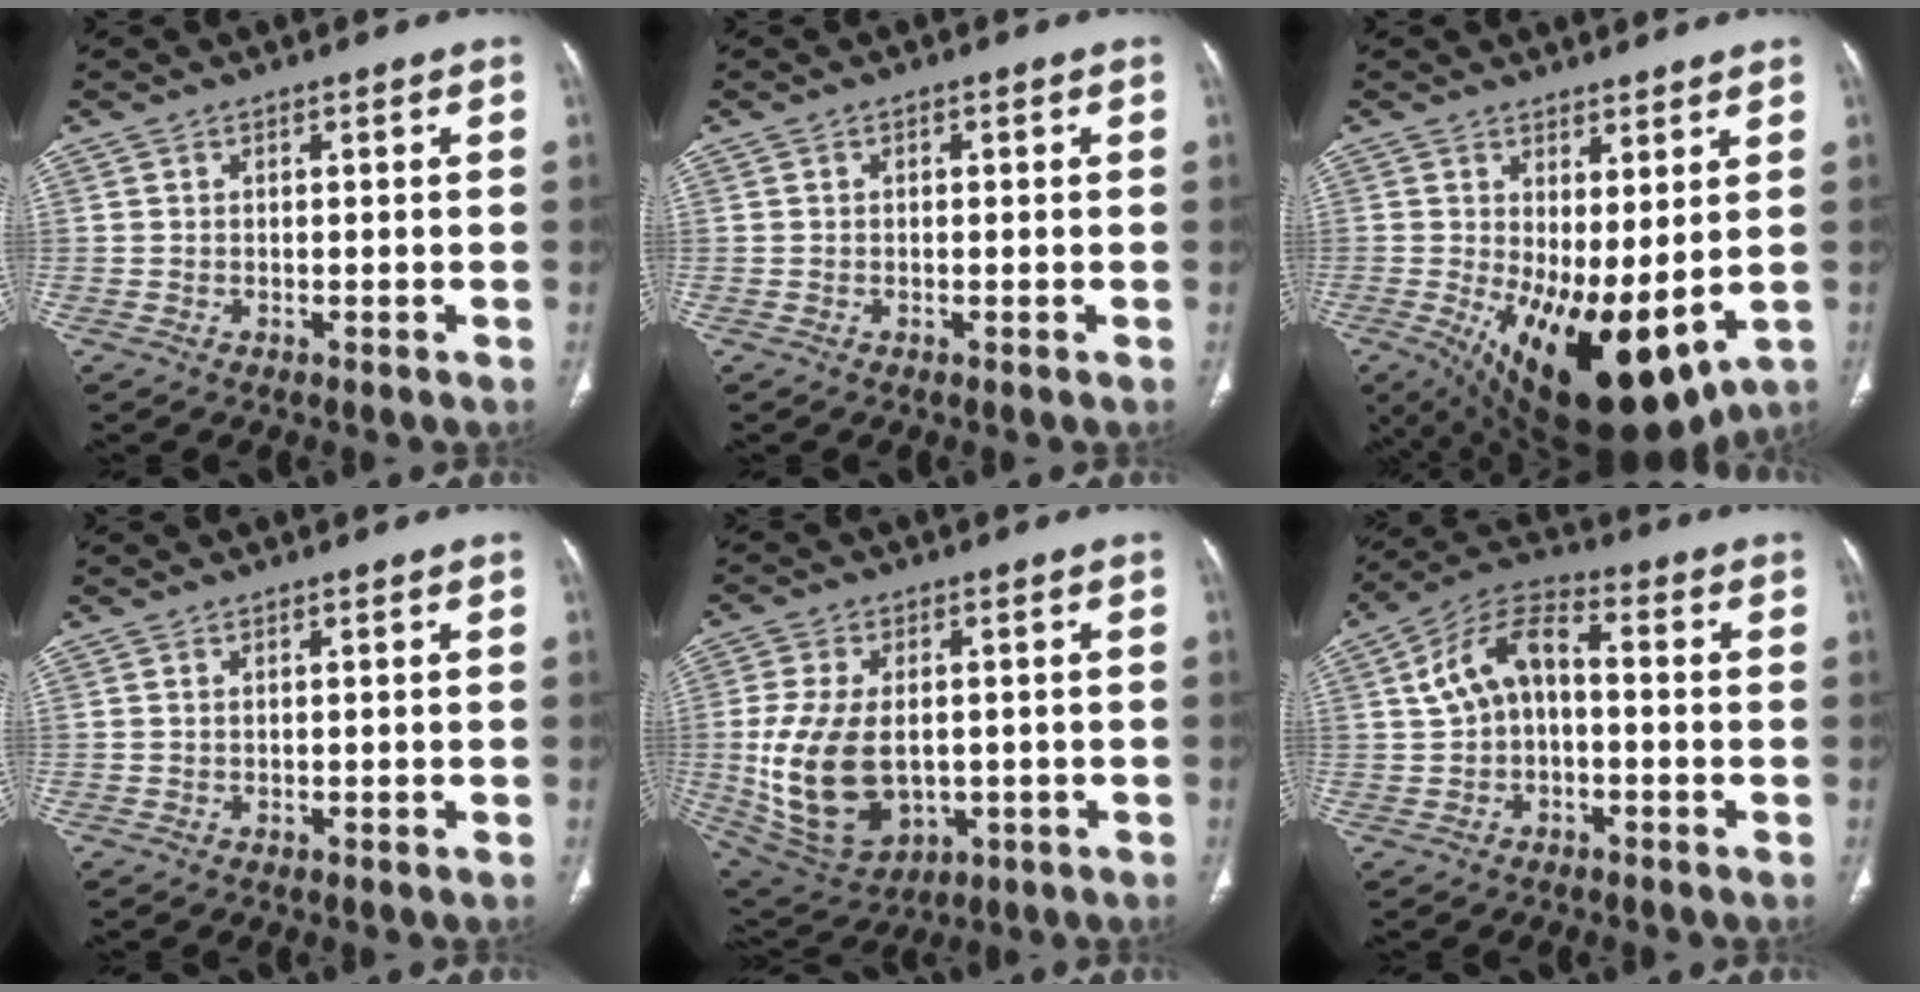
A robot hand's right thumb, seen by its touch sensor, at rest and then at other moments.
{"total": 0.6, "force": [0.1, 0.4, 0.4], "torque": [-0.003, 0.002, 0.000]}
{"total": 16.8, "force": [-1.2, 7.1, 15.1], "torque": [-0.250, -0.029, 0.010]}
{"total": 0.0}
{"total": 17.3, "force": [-1.3, 10.9, 13.4], "torque": [-0.257, -0.009, 0.007]}
{"total": 10.2, "force": [0.3, 6.1, 8.1], "torque": [-0.148, 0.035, -0.006]}